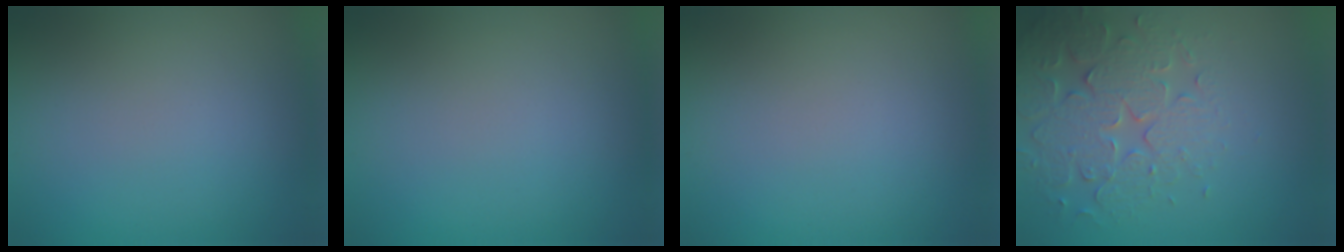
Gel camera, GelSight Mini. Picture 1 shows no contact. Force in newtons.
{"total": 0.0}
{"total": 0.0}
{"total": 4.6, "press": 4.5, "slide": 0.8}